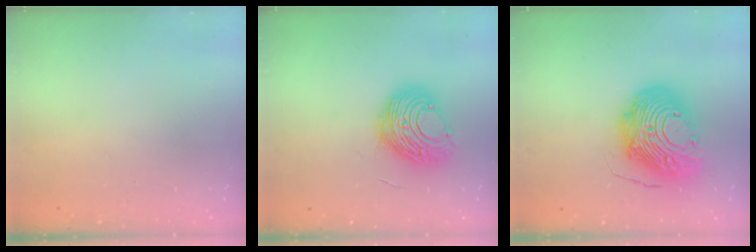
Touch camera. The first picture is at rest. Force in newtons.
{"total": 11.0, "press": 11.0, "slide": 0.6}
{"total": 19.8, "press": 19.7, "slide": 1.9}